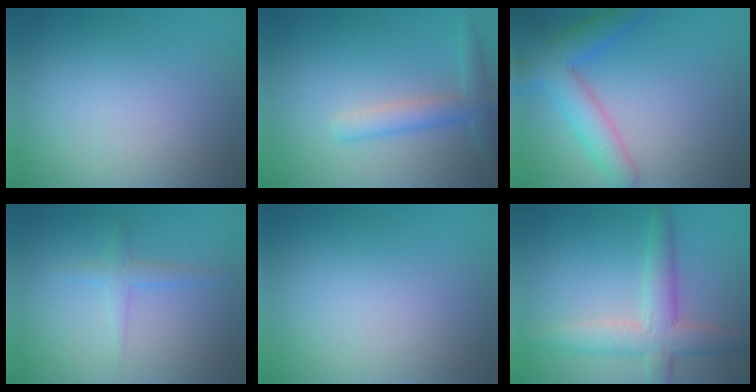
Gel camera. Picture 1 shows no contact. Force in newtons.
{"total": 2.8, "press": 2.8, "slide": 0.1}
{"total": 5.5, "press": 5.5, "slide": 0.4}
{"total": 1.5, "press": 1.5, "slide": 0.1}
{"total": 0.0}
{"total": 4.9, "press": 4.9, "slide": 0.2}